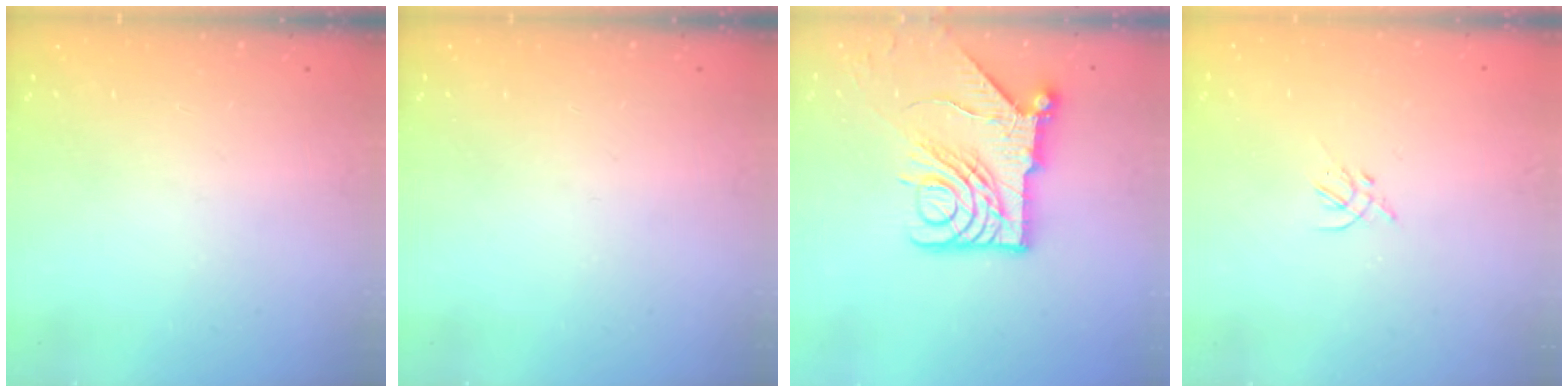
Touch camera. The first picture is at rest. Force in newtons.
{"total": 0.0}
{"total": 14.5, "press": 14.4, "slide": 1.7}
{"total": 1.4, "press": 1.3, "slide": 0.5}